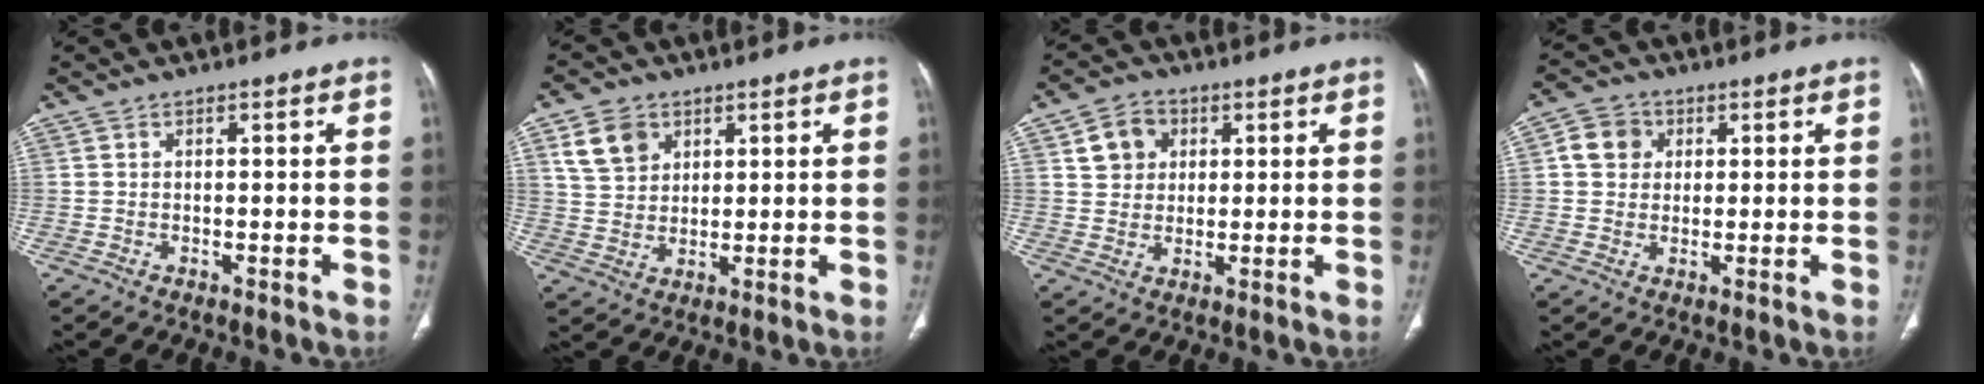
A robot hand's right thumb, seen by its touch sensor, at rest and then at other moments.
{"total": 7.5, "force": [3.6, 5.6, 3.4], "torque": [-0.045, -0.010, 0.074]}
{"total": 6.2, "force": [2.2, 5.2, 2.5], "torque": [-0.018, -0.001, 0.038]}
{"total": 5.6, "force": [1.4, 5.0, 2.2], "torque": [-0.023, 0.006, 0.021]}